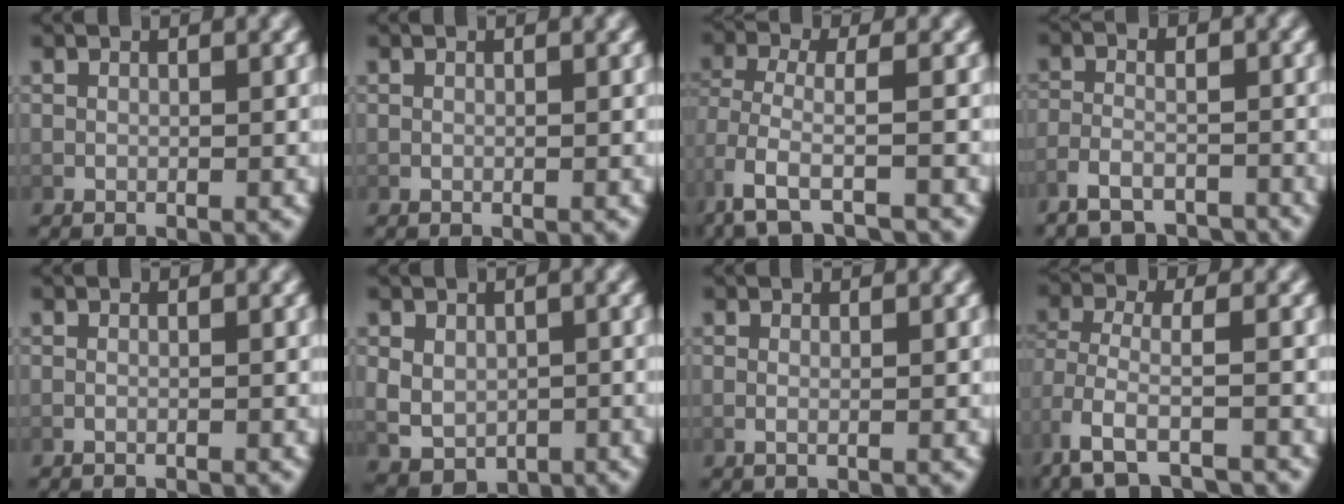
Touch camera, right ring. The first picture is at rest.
{"total": 0.0}
{"total": 3.8, "force": [-2.0, 1.2, 2.9], "torque": [-0.079, -0.027, -0.017]}
{"total": 4.8, "force": [-4.0, 1.7, 2.0], "torque": [-0.031, -0.008, -0.064]}
{"total": 1.0, "force": [-1.0, 0.1, 0.1], "torque": [-0.003, 0.001, -0.016]}
{"total": 4.4, "force": [-0.6, 3.8, 2.2], "torque": [-0.054, -0.028, 0.009]}
{"total": 0.5, "force": [0.0, -0.1, 0.5], "torque": [-0.013, -0.007, 0.001]}
{"total": 4.0, "force": [-2.4, 1.5, 2.8], "torque": [-0.080, -0.028, -0.022]}